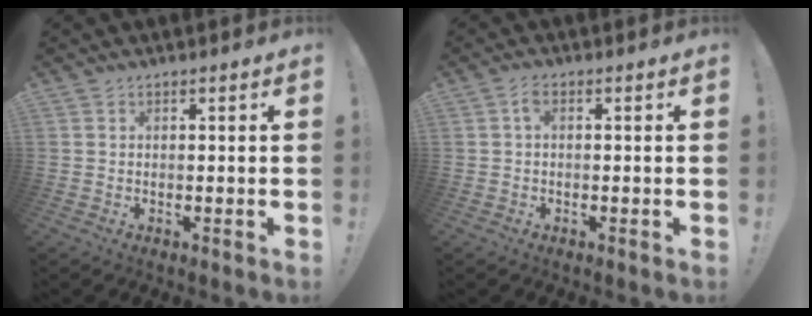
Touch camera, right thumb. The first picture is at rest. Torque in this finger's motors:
{"motor_torque": [0.42, 0.46, 0.20, 0.16, -0.02]}